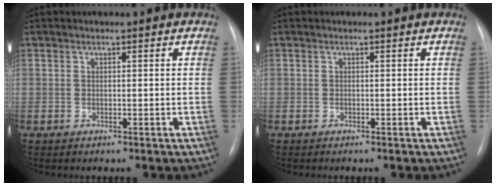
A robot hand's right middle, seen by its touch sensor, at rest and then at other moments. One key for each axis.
{"total": 0.0}